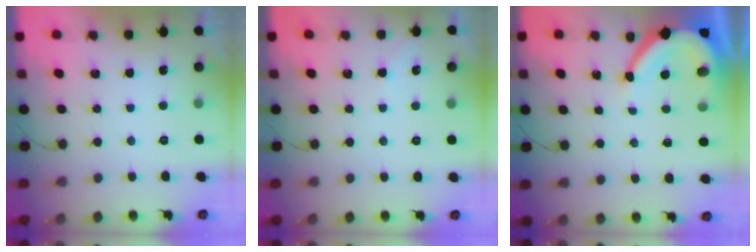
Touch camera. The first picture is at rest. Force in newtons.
{"total": 2.3, "press": 2.3, "slide": 0.4}
{"total": 7.7, "press": 7.6, "slide": 0.6}